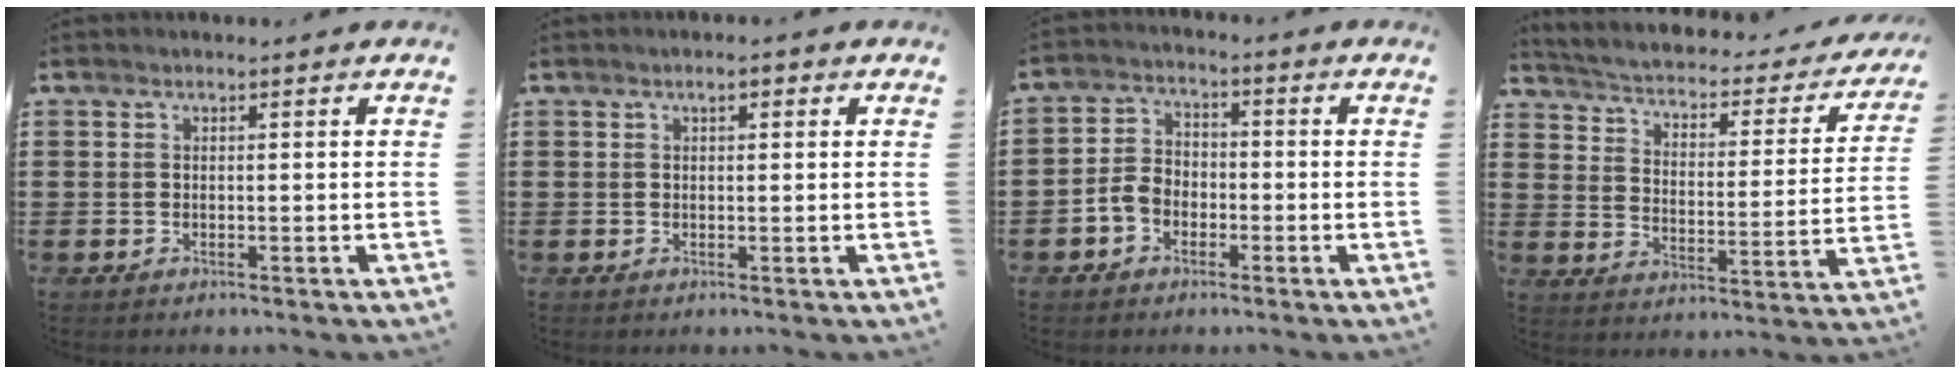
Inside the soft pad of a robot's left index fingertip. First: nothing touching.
{"total": 1.5, "force": [0.5, 0.6, 1.3], "torque": [-0.025, 0.006, 0.007]}
{"total": 4.3, "force": [-2.2, 3.1, 2.1], "torque": [-0.057, 0.007, -0.048]}
{"total": 1.8, "force": [1.3, 0.5, 1.1], "torque": [-0.036, -0.024, 0.009]}